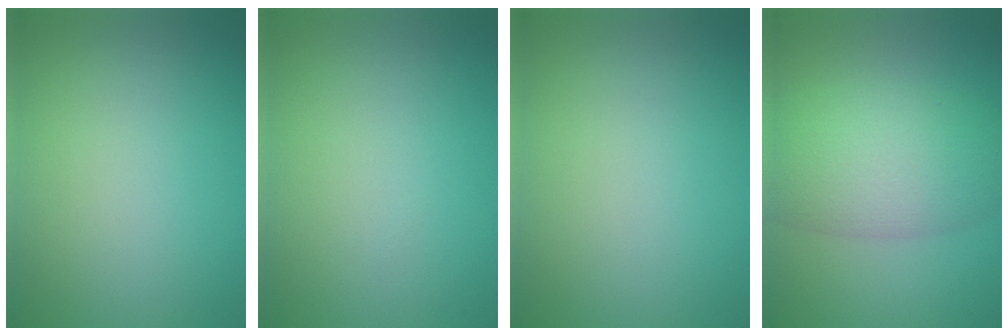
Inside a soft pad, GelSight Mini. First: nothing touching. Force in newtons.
{"total": 0.0}
{"total": 0.0}
{"total": 7.2, "press": 7.2, "slide": 0.1}